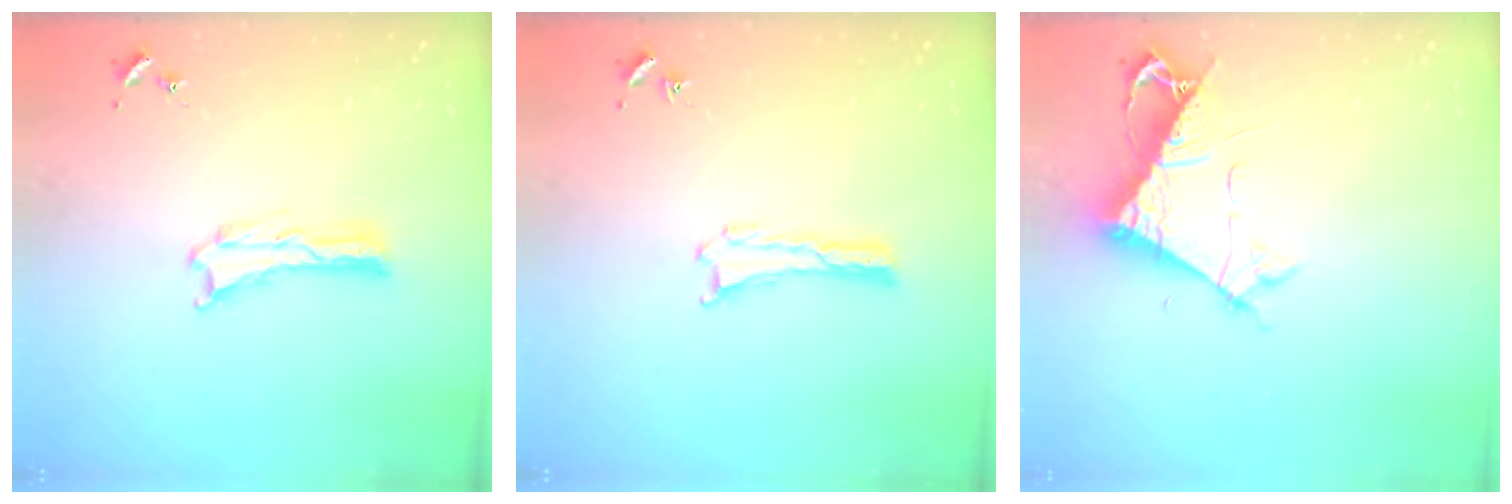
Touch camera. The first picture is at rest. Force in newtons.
{"total": 0.0}
{"total": 7.6, "press": 7.6, "slide": 0.9}